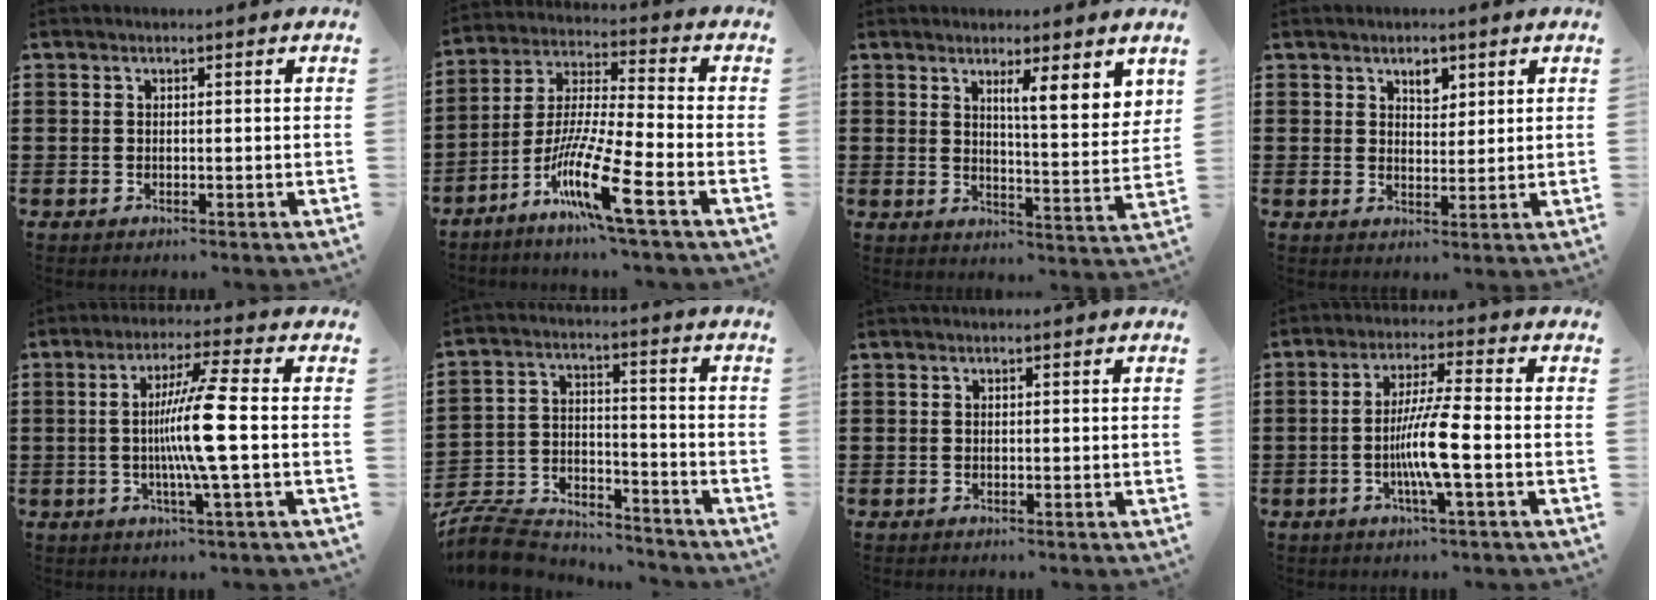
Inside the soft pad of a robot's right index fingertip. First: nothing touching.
{"total": 11.9, "force": [-6.8, 0.7, 9.7], "torque": [-0.207, -0.012, -0.136]}
{"total": 5.3, "force": [3.6, 0.4, 3.9], "torque": [-0.061, -0.022, 0.054]}
{"total": 3.0, "force": [2.0, 1.6, 1.5], "torque": [-0.020, -0.002, 0.032]}
{"total": 9.7, "force": [-0.8, -0.3, 9.6], "torque": [-0.190, -0.015, -0.027]}
{"total": 8.2, "force": [-7.9, 2.1, 1.3], "torque": [-0.035, 0.015, -0.158]}
{"total": 0.0}
{"total": 8.0, "force": [-2.1, 0.3, 7.7], "torque": [-0.151, -0.013, -0.045]}